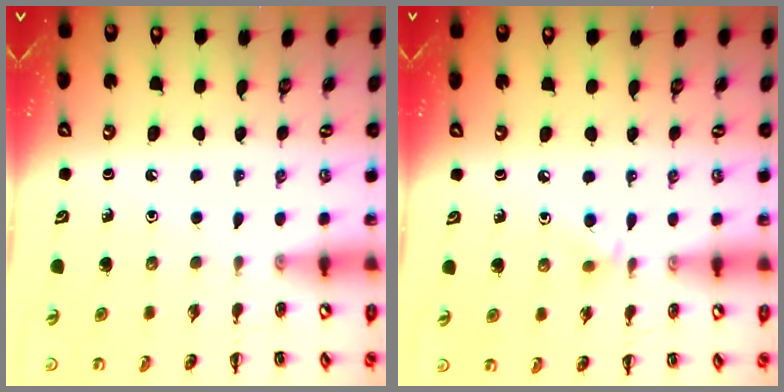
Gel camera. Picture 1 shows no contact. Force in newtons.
{"total": 4.0, "press": 3.6, "slide": 1.6}